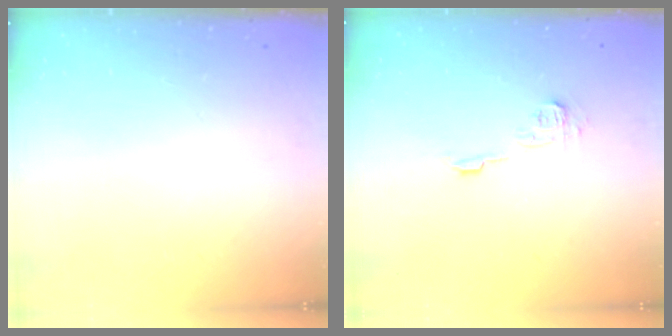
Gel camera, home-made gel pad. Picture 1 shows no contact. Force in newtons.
{"total": 7.0, "press": 7.0, "slide": 0.6}